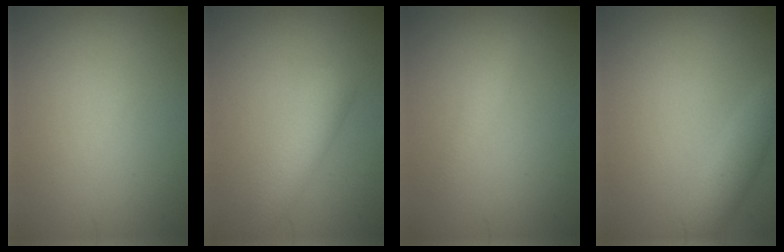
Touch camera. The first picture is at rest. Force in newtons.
{"total": 2.9, "press": 2.9, "slide": 0.1}
{"total": 1.1, "press": 1.1, "slide": 0.0}
{"total": 2.3, "press": 2.3, "slide": 0.1}